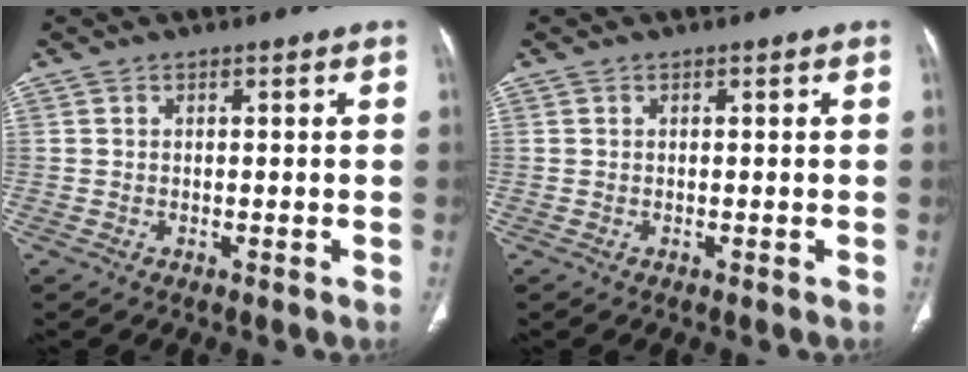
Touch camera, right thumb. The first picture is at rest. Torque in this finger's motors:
{"motor_torque": [0.04, 0.03, 0.00, -0.02, 0.00]}